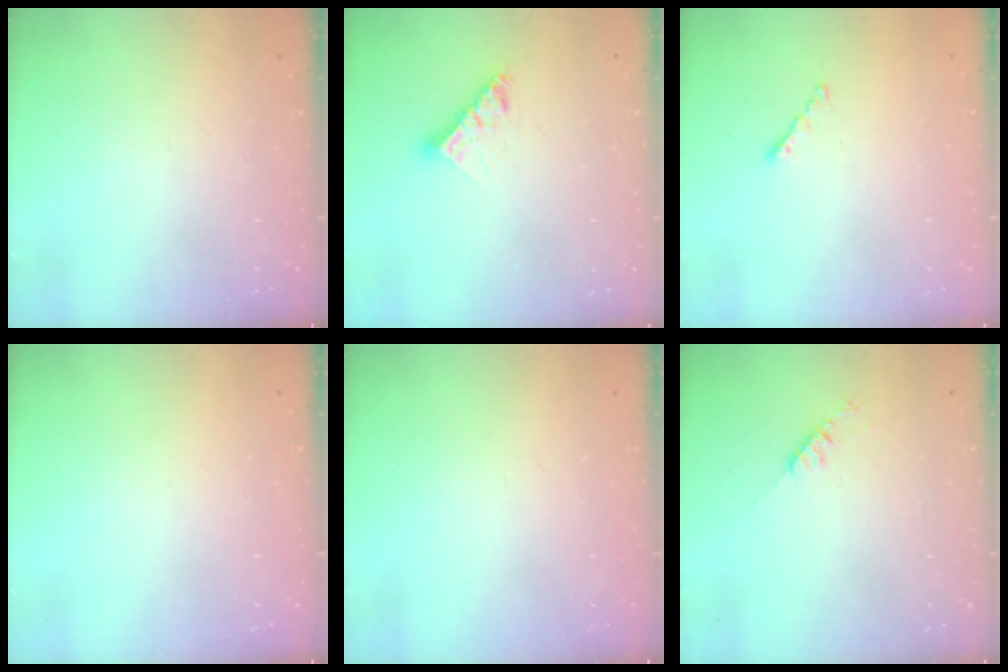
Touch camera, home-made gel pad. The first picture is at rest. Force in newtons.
{"total": 8.8, "press": 8.7, "slide": 0.8}
{"total": 0.8, "press": 0.7, "slide": 0.4}
{"total": 0.0}
{"total": 0.0}
{"total": 3.5, "press": 3.4, "slide": 0.6}